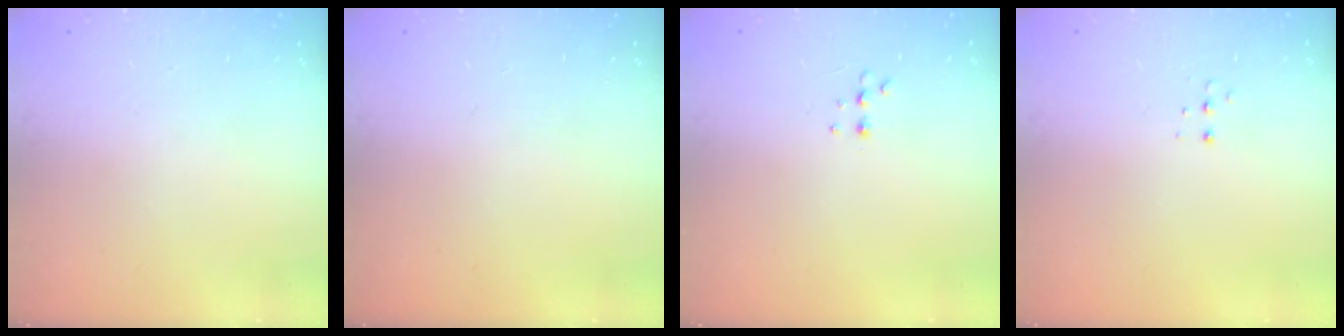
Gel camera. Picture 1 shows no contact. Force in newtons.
{"total": 0.0}
{"total": 4.4, "press": 4.3, "slide": 1.0}
{"total": 3.6, "press": 3.5, "slide": 0.8}